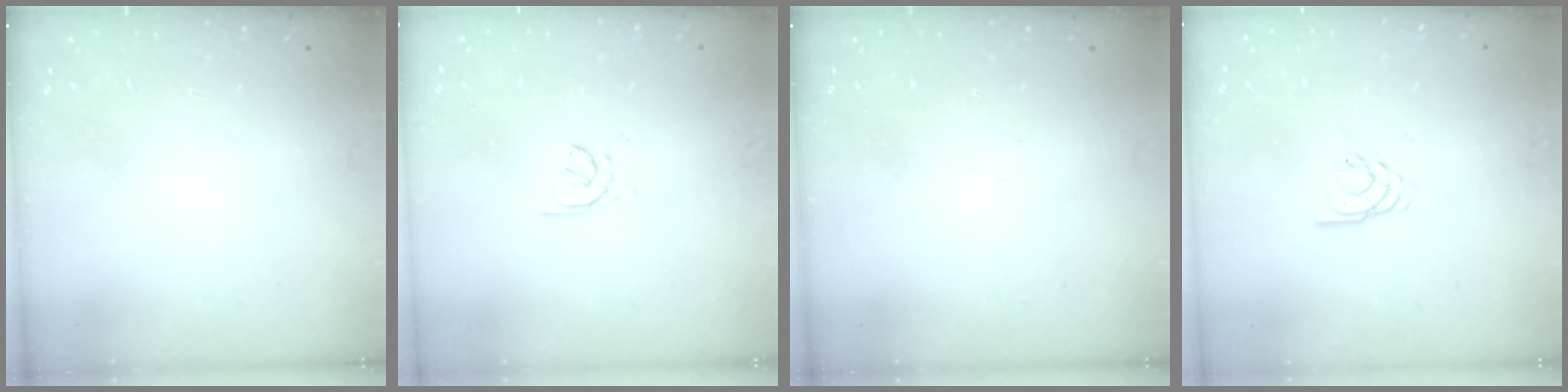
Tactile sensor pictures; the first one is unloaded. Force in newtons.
{"total": 2.8, "press": 2.7, "slide": 0.8}
{"total": 0.0}
{"total": 3.5, "press": 3.5, "slide": 0.4}